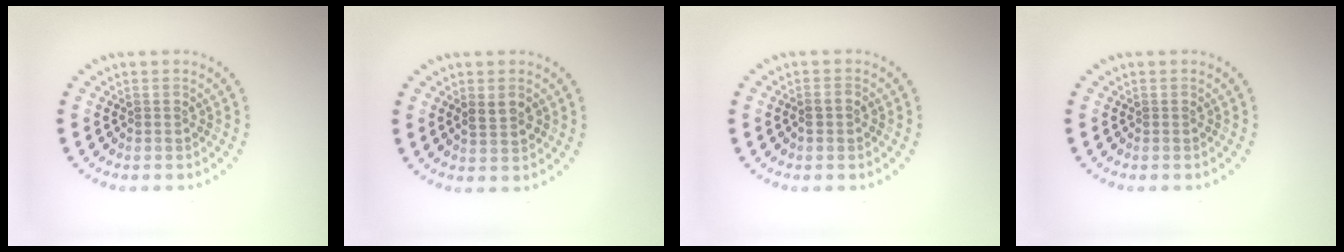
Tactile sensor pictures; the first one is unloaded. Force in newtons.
{"total": 2.0, "press": 2.0, "slide": 0.2}
{"total": 0.8, "press": 0.7, "slide": 0.4}
{"total": 0.0}